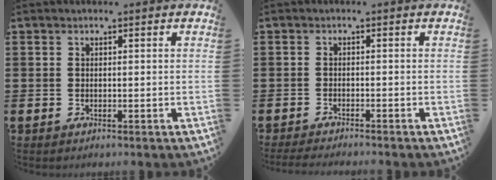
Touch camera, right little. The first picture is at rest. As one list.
[{"total": 1.3, "force": [-1.2, -0.1, 0.5], "torque": [-0.007, 0.000, -0.024]}]